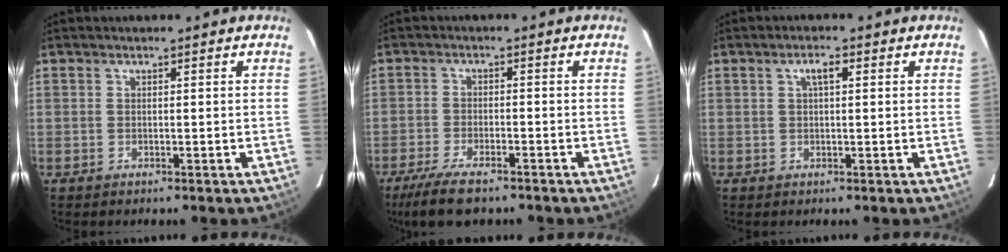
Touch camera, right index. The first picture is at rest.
{"total": 9.4, "force": [-7.3, 2.7, 5.3], "torque": [-0.130, -0.026, -0.132]}
{"total": 2.3, "force": [0.8, 0.7, 2.1], "torque": [-0.039, 0.009, 0.013]}